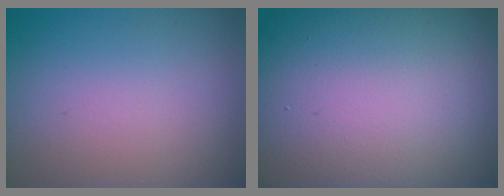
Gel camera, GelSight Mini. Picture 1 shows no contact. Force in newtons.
{"total": 24.5, "press": 24.5, "slide": 0.8}